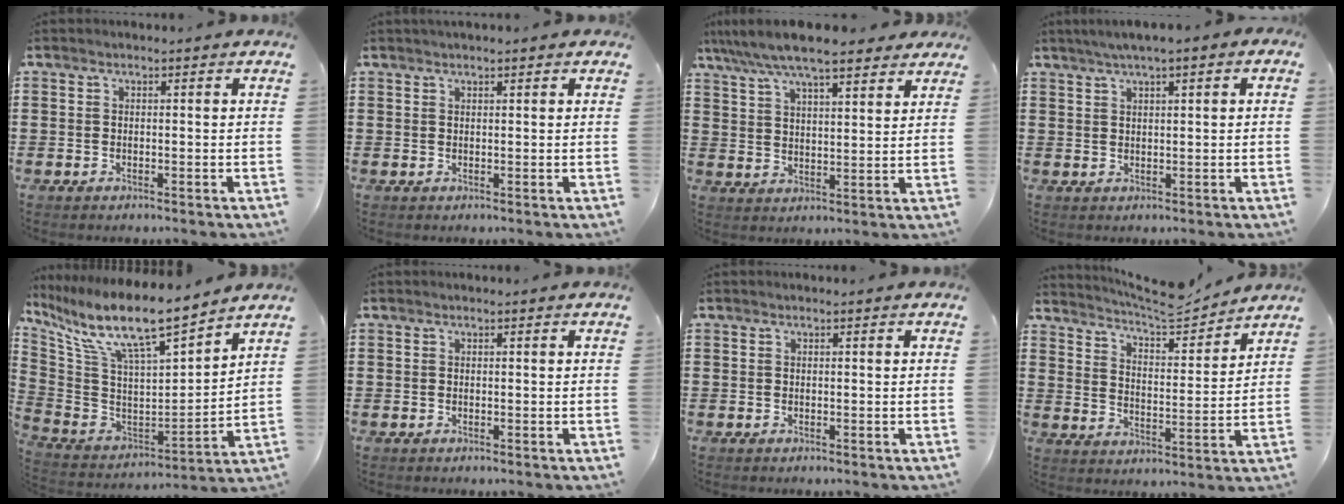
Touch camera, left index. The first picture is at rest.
{"total": 1.0, "force": [0.8, 0.2, 0.5], "torque": [-0.012, 0.002, 0.015]}
{"total": 8.1, "force": [7.1, 1.3, 3.7], "torque": [-0.097, -0.019, 0.126]}
{"total": 2.2, "force": [1.1, 0.2, 1.9], "torque": [-0.035, 0.004, 0.018]}
{"total": 11.7, "force": [9.0, 1.6, 7.2], "torque": [-0.175, -0.062, 0.153]}
{"total": 0.0}
{"total": 0.0}
{"total": 7.3, "force": [7.0, 0.5, 2.1], "torque": [-0.059, -0.044, 0.120]}